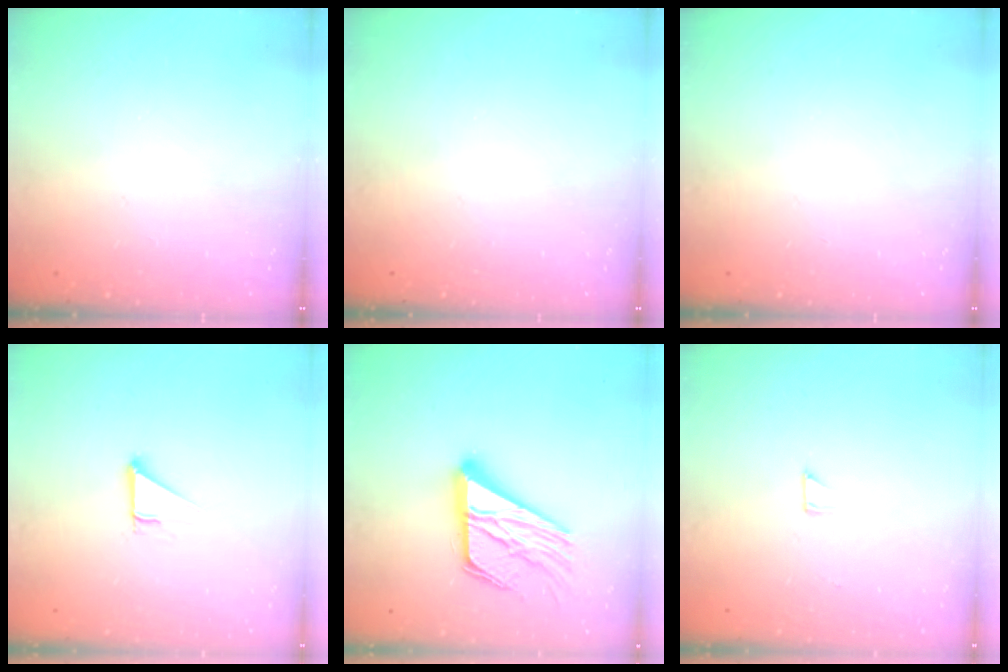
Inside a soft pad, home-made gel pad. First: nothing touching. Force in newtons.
{"total": 0.0}
{"total": 0.0}
{"total": 2.7, "press": 2.7, "slide": 0.3}
{"total": 20.2, "press": 20.1, "slide": 2.3}
{"total": 2.5, "press": 2.5, "slide": 0.1}